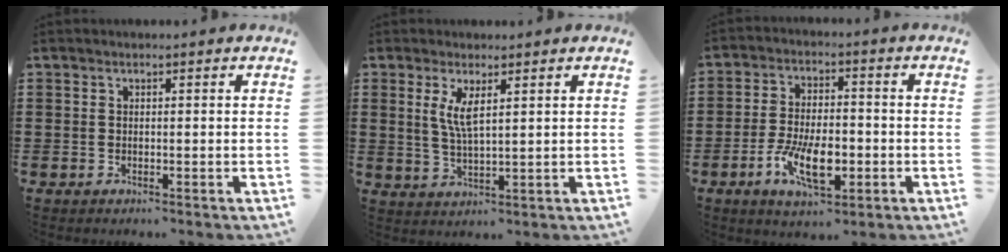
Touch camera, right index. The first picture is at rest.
{"total": 4.2, "force": [1.7, 1.0, 3.7], "torque": [-0.078, 0.003, 0.028]}
{"total": 9.2, "force": [-3.3, 4.0, 7.6], "torque": [-0.157, -0.005, -0.057]}